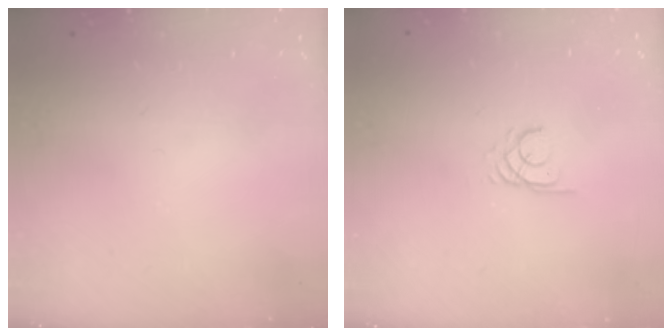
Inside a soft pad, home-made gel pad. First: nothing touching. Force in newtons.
{"total": 2.2, "press": 2.2, "slide": 0.2}